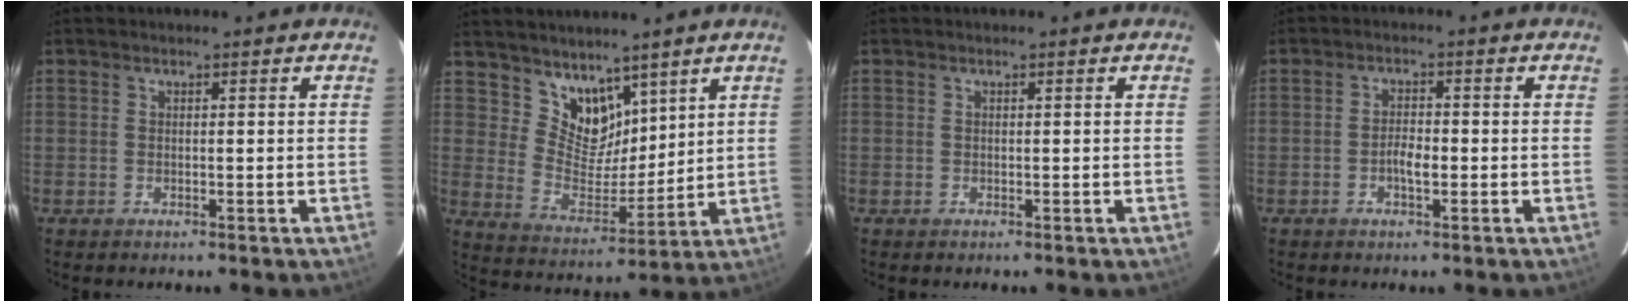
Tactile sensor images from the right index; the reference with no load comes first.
{"total": 9.5, "force": [6.9, 5.5, 3.4], "torque": [-0.054, -0.004, 0.139]}
{"total": 0.0}
{"total": 2.7, "force": [-1.0, 1.2, 2.3], "torque": [-0.043, 0.004, -0.018]}